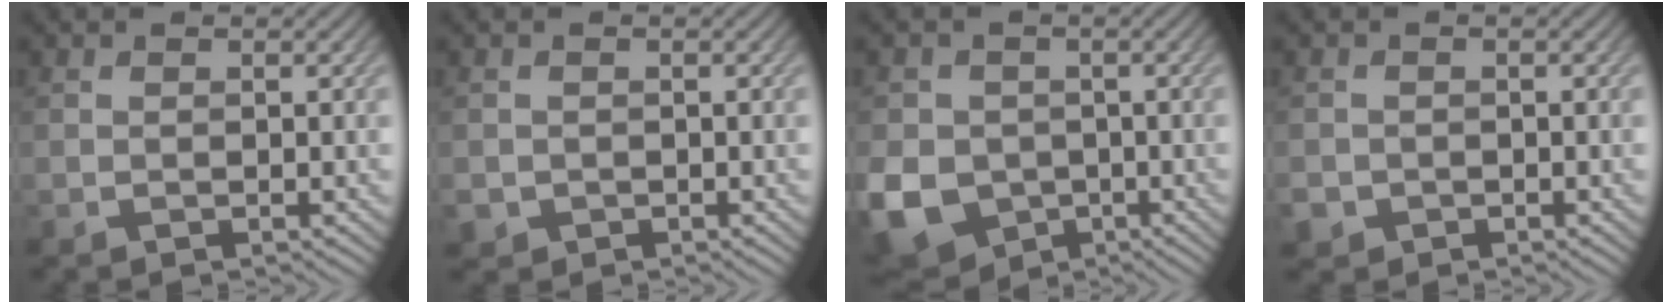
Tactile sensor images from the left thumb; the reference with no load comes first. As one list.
[{"total": 1.5, "force": [-0.6, 1.4, 0.2], "torque": [-0.003, -0.010, -0.013]}, {"total": 11.2, "force": [-3.2, 9.5, 5.1], "torque": [-0.145, -0.046, -0.072]}, {"total": 2.2, "force": [-1.1, 1.8, 0.4], "torque": [-0.011, -0.011, -0.024]}]